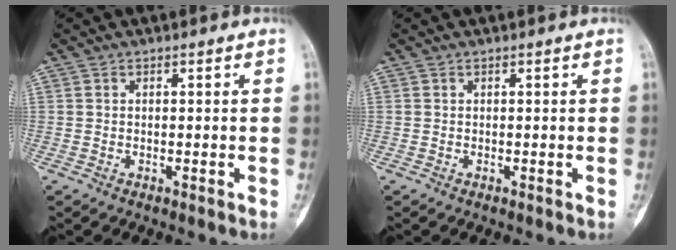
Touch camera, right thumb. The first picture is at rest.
{"total": 0.0}